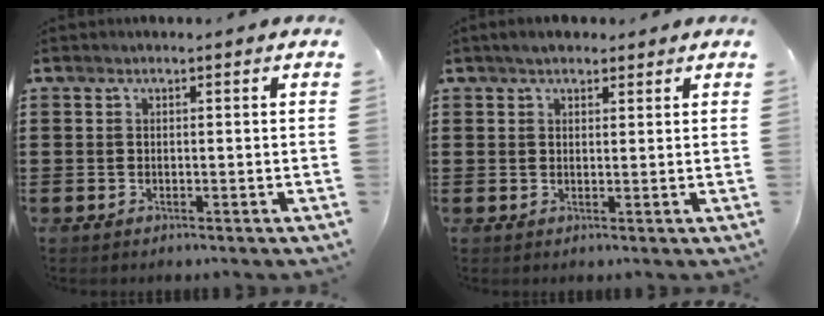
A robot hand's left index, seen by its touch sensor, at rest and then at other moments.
{"total": 2.3, "force": [1.9, 1.1, 0.7], "torque": [-0.019, 0.008, 0.036]}